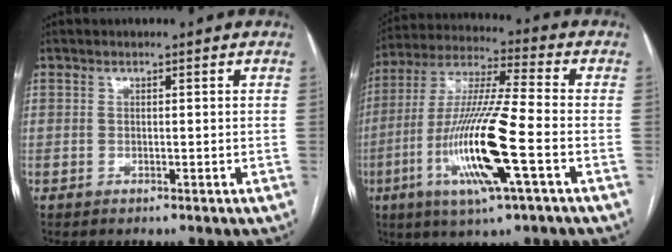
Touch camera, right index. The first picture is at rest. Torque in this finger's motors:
{"motor_torque": [2.14, 0.00, 1.05, 0.21]}